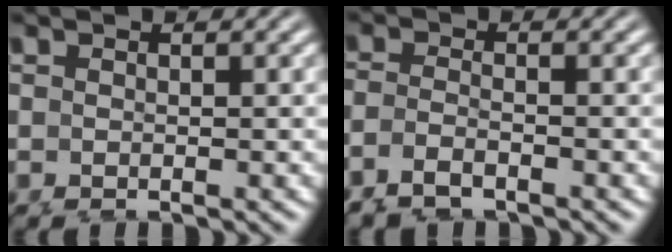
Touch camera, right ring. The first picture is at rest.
{"total": 4.0, "force": [-1.6, 3.2, 1.7], "torque": [-0.056, -0.019, -0.021]}